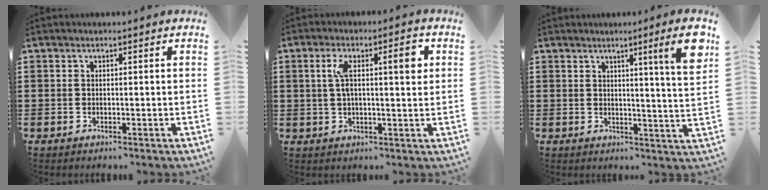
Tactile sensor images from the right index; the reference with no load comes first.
{"total": 6.5, "force": [1.7, 1.6, 6.1], "torque": [-0.105, 0.001, 0.022]}
{"total": 6.9, "force": [3.7, -1.1, 5.8], "torque": [-0.086, -0.025, 0.052]}